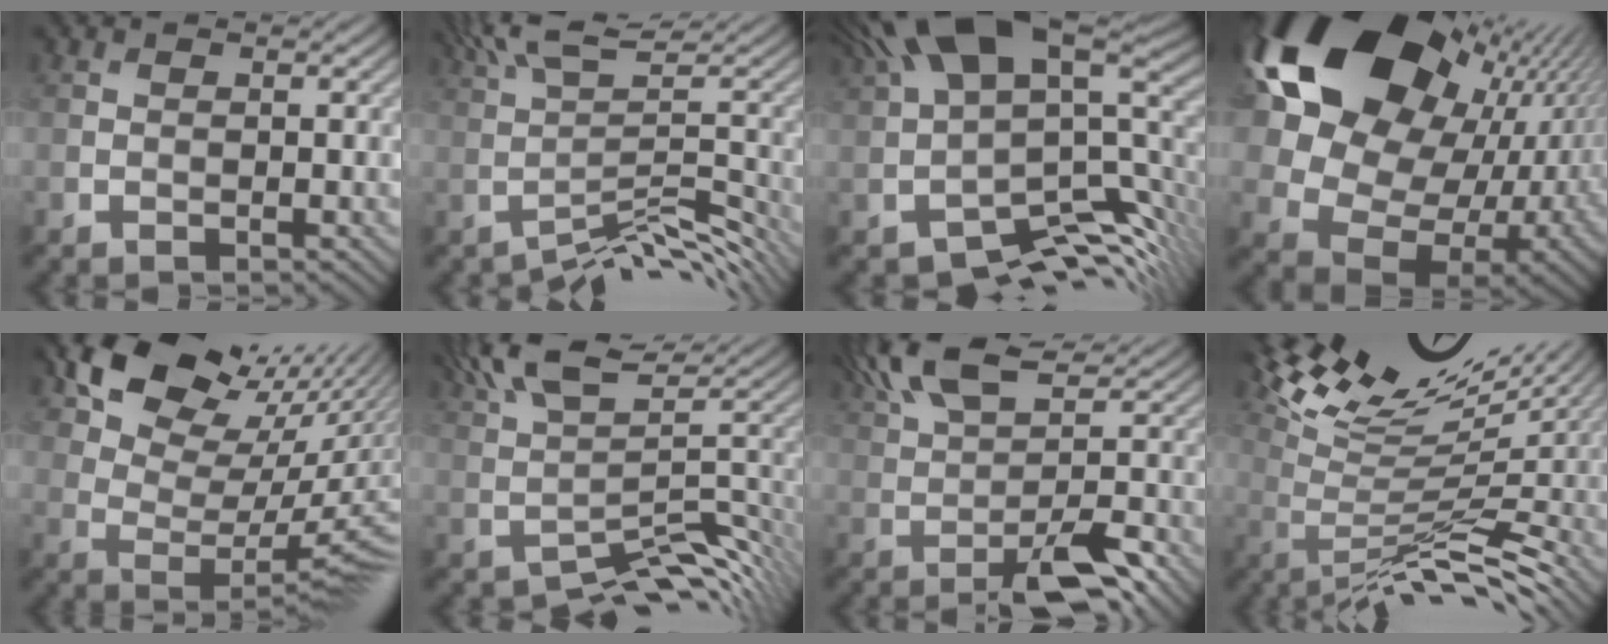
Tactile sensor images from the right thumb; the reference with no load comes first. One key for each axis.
{"total": 6.2, "fx": -1.2, "fy": 1.2, "fz": 5.9, "tx": -0.094, "ty": 0.022, "tz": -0.006}
{"total": 12.4, "fx": 0.3, "fy": 5.3, "fz": 11.3, "tx": -0.196, "ty": -0.009, "tz": 0.031}
{"total": 21.2, "fx": 7.9, "fy": 14.7, "fz": 13.1, "tx": -0.276, "ty": -0.007, "tz": 0.178}
{"total": 13.9, "fx": 8.3, "fy": 7.4, "fz": 8.4, "tx": -0.130, "ty": 0.018, "tz": 0.156}
{"total": 7.3, "fx": 1.5, "fy": 2.4, "fz": 6.8, "tx": -0.115, "ty": 0.009, "tz": 0.037}
{"total": 10.3, "fx": 2.5, "fy": 3.2, "fz": 9.4, "tx": -0.165, "ty": 0.017, "tz": 0.052}
{"total": 12.1, "fx": 5.7, "fy": 2.9, "fz": 10.2, "tx": -0.178, "ty": 0.013, "tz": 0.115}